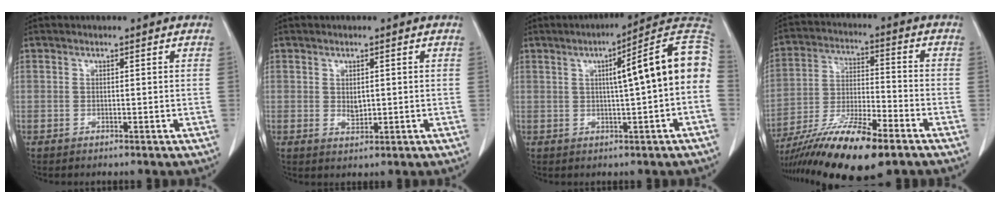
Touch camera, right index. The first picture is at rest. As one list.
[{"total": 2.0, "force": [0.3, 1.2, 1.6], "torque": [-0.028, -0.005, 0.008]}, {"total": 12.9, "force": [1.2, 0.3, 12.9], "torque": [-0.174, 0.036, 0.010]}, {"total": 16.4, "force": [-11.5, 2.5, 11.4], "torque": [-0.213, -0.026, -0.203]}]